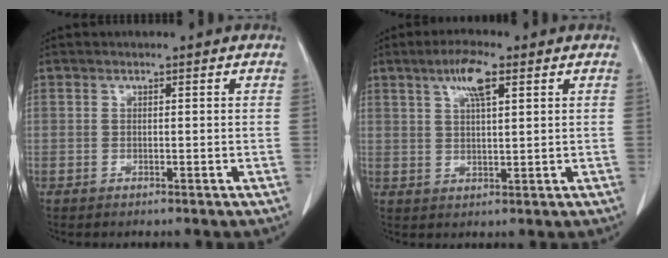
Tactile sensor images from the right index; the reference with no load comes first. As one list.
[{"total": 6.0, "force": [3.0, 1.4, 5.0], "torque": [-0.097, 0.006, 0.055]}]